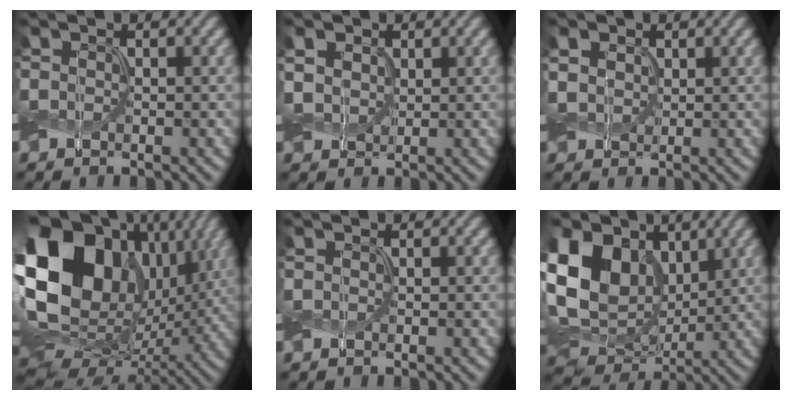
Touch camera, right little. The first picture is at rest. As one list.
[{"total": 2.9, "force": [0.9, 2.3, 1.6], "torque": [-0.046, 0.002, 0.011]}, {"total": 2.3, "force": [0.7, 1.8, 1.2], "torque": [-0.034, -0.002, 0.009]}, {"total": 21.6, "force": [3.9, 15.8, 14.2], "torque": [-0.298, 0.004, 0.083]}, {"total": 0.0}, {"total": 16.2, "force": [4.3, 11.8, 10.2], "torque": [-0.213, 0.032, 0.070]}]